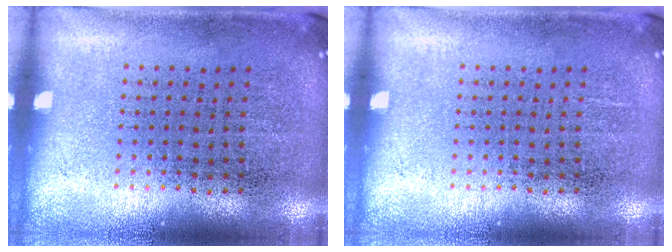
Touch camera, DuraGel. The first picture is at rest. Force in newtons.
{"total": 0.0}